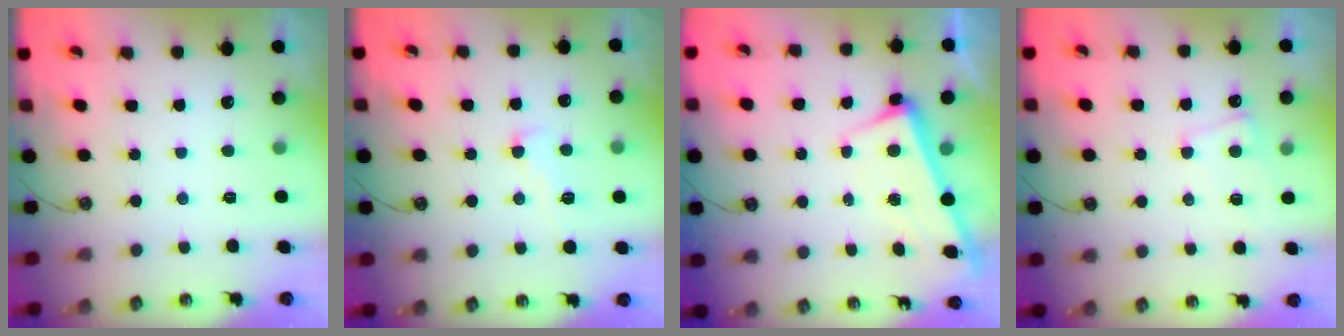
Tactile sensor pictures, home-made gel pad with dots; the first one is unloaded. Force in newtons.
{"total": 1.2, "press": 0.9, "slide": 0.8}
{"total": 2.4, "press": 2.3, "slide": 0.7}
{"total": 1.1, "press": 0.9, "slide": 0.5}